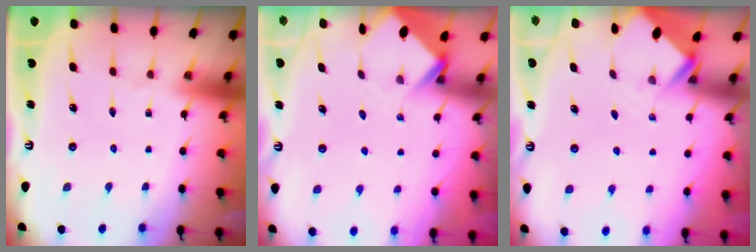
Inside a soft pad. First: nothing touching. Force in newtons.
{"total": 3.6, "press": 3.6, "slide": 0.3}
{"total": 2.5, "press": 2.5, "slide": 0.2}